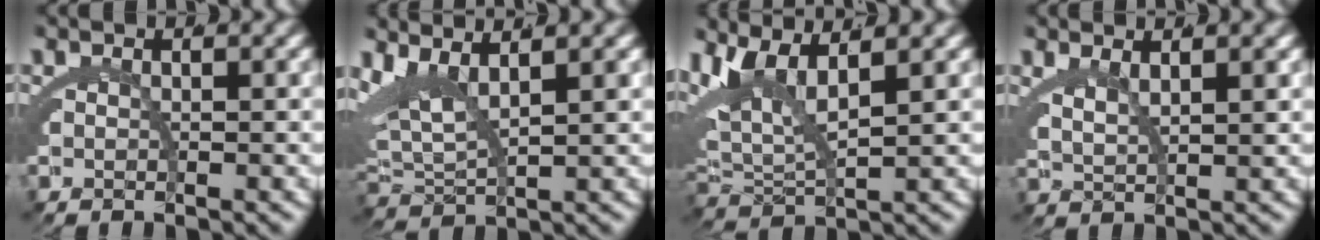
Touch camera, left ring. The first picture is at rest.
{"total": 6.1, "force": [2.2, 3.7, 4.4], "torque": [-0.116, -0.004, 0.047]}
{"total": 7.9, "force": [3.5, 4.5, 5.5], "torque": [-0.145, 0.000, 0.063]}
{"total": 2.3, "force": [1.7, 0.2, 1.5], "torque": [-0.030, -0.008, 0.041]}